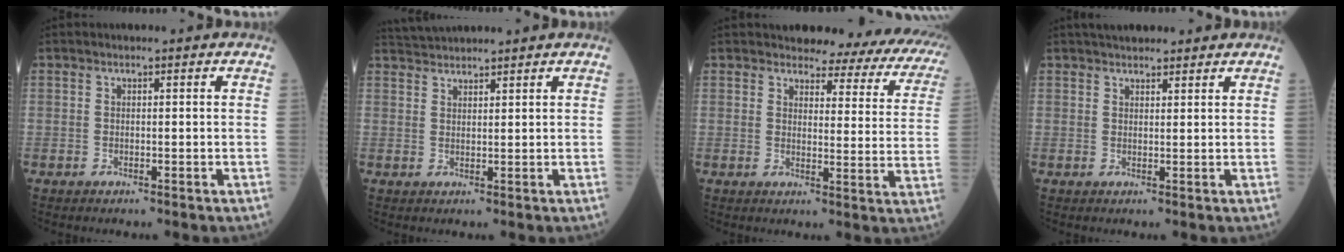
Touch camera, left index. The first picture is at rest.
{"total": 3.7, "force": [3.7, -0.4, 0.4], "torque": [-0.015, 0.028, 0.073]}
{"total": 14.3, "force": [13.0, 3.7, 4.7], "torque": [-0.028, -0.052, 0.115]}
{"total": 6.0, "force": [5.2, 1.8, 2.3], "torque": [-0.030, 0.032, 0.076]}